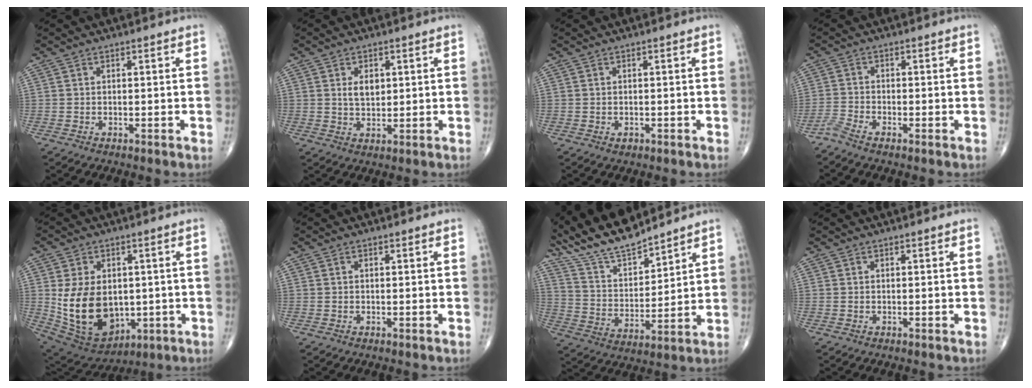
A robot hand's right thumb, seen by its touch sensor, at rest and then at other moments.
{"total": 3.9, "force": [1.1, 2.5, 2.8], "torque": [-0.034, -0.008, 0.021]}
{"total": 0.8, "force": [-0.3, 0.6, 0.4], "torque": [-0.003, 0.000, -0.001]}
{"total": 2.3, "force": [-2.0, 0.4, 1.1], "torque": [-0.034, 0.007, -0.048]}
{"total": 16.4, "force": [-0.5, 11.6, 11.6], "torque": [-0.182, -0.006, 0.029]}
{"total": 0.0}
{"total": 13.2, "force": [12.1, 2.5, 4.5], "torque": [-0.071, -0.056, 0.239]}
{"total": 0.0}